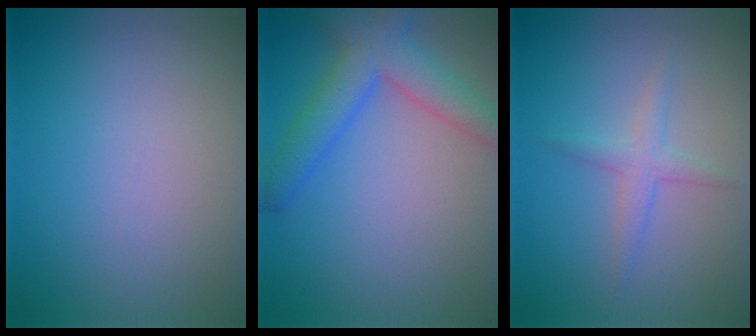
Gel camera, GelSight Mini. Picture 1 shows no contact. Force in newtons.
{"total": 5.2, "press": 5.2, "slide": 0.2}
{"total": 1.8, "press": 1.8, "slide": 0.1}